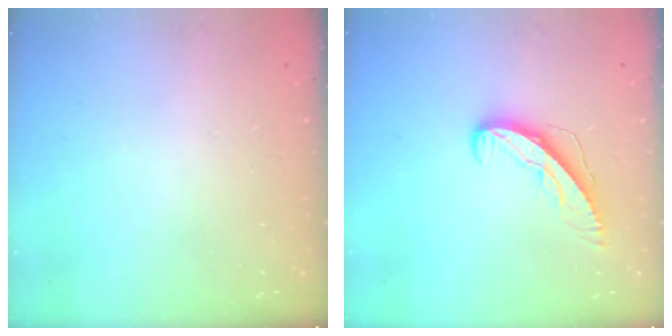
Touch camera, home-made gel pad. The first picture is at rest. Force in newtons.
{"total": 8.7, "press": 8.6, "slide": 0.4}